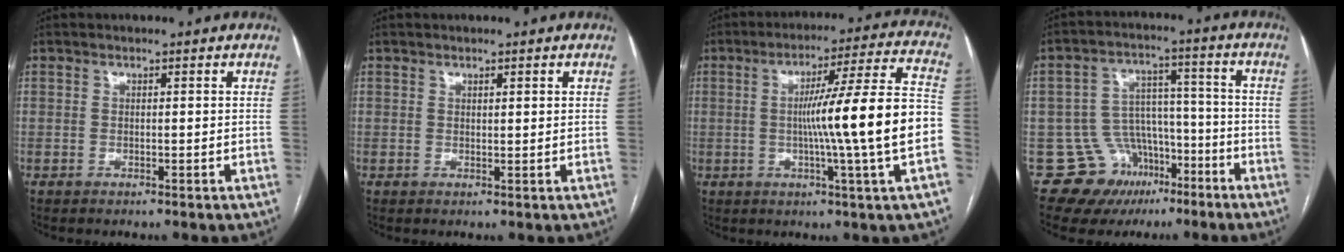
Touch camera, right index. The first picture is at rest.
{"total": 1.0, "force": [0.6, 0.1, 0.7], "torque": [-0.014, -0.001, 0.009]}
{"total": 17.0, "force": [-2.0, -1.8, 16.7], "torque": [-0.248, 0.005, -0.040]}
{"total": 10.5, "force": [-6.0, 8.4, 1.6], "torque": [-0.015, 0.066, -0.081]}